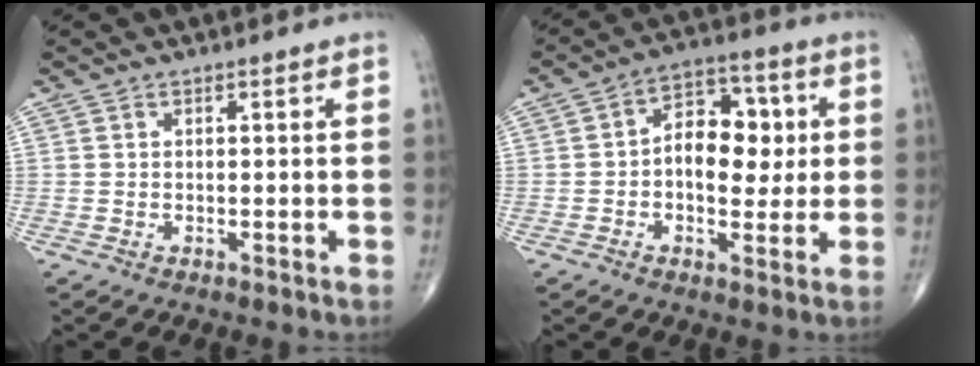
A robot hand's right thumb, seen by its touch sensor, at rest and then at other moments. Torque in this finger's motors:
{"motor_torque": [-0.05, 0.55, 0.80, 0.04, 0.22]}